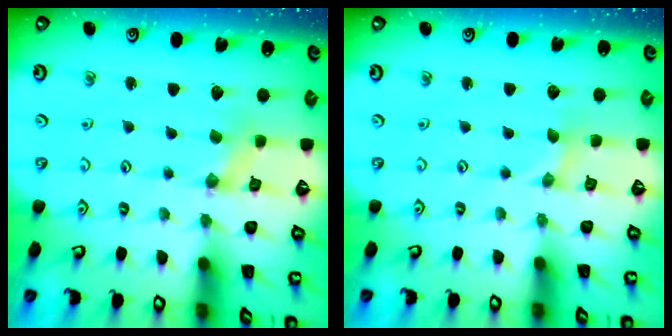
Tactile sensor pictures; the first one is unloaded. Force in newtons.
{"total": 0.0}